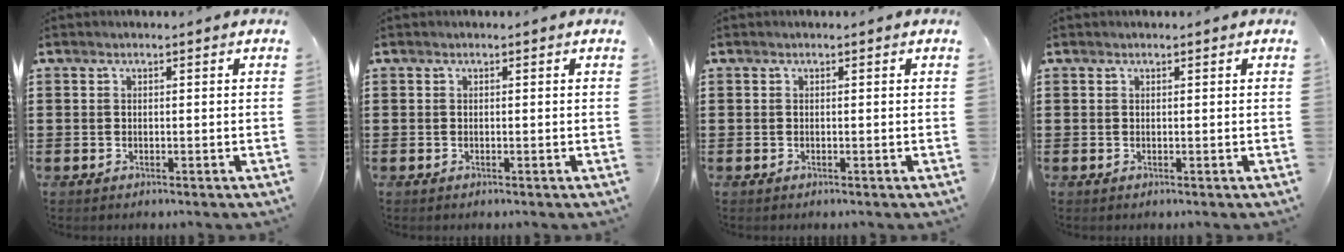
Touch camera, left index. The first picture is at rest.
{"total": 0.0}
{"total": 0.0}
{"total": 0.0}